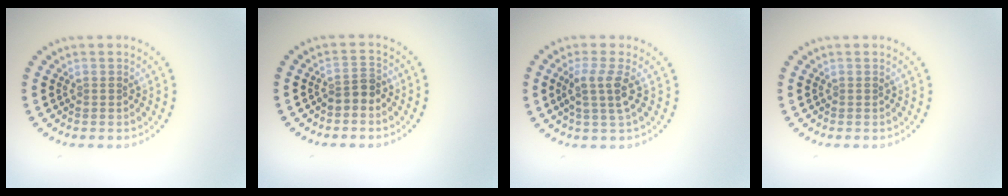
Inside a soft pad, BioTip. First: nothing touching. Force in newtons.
{"total": 1.7, "press": 1.5, "slide": 0.9}
{"total": 2.8, "press": 2.2, "slide": 1.6}
{"total": 0.0}